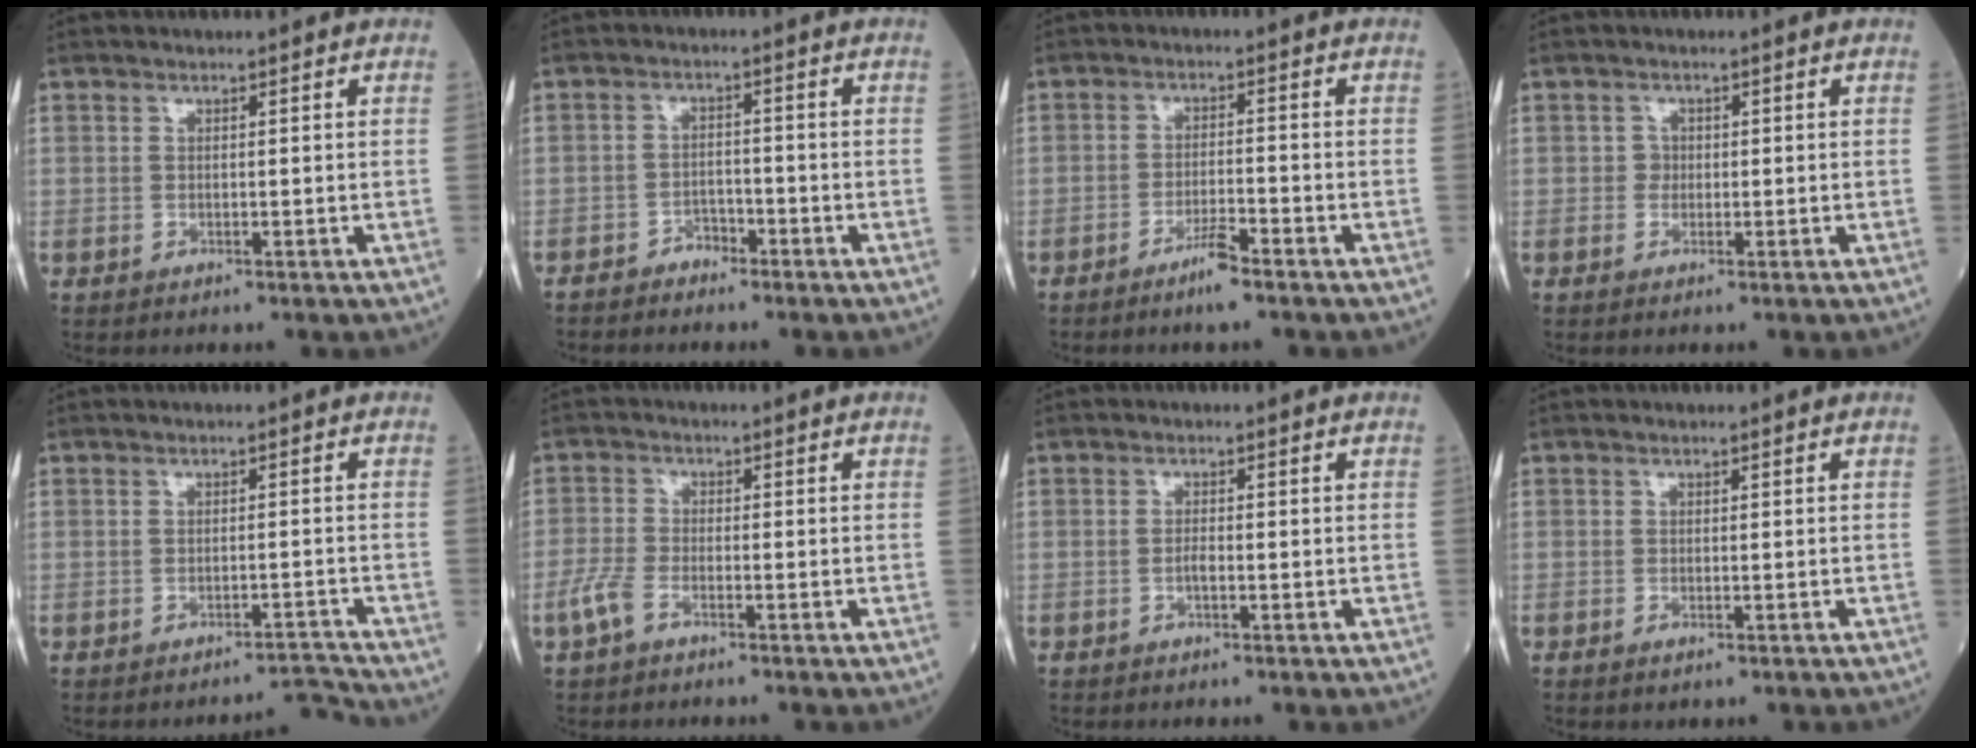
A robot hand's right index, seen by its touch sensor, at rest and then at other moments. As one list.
[{"total": 2.8, "force": [-2.4, 1.2, 0.8], "torque": [-0.011, 0.005, -0.041]}, {"total": 3.7, "force": [-2.8, 0.0, 2.4], "torque": [-0.047, -0.003, -0.050]}, {"total": 0.9, "force": [0.0, 0.9, 0.1], "torque": [0.002, 0.004, 0.001]}, {"total": 2.7, "force": [-2.5, -0.9, -0.6], "torque": [0.015, 0.003, -0.033]}, {"total": 3.6, "force": [-2.3, 1.4, 2.4], "torque": [-0.064, 0.000, -0.051]}, {"total": 1.1, "force": [-0.5, 0.3, 1.0], "torque": [-0.018, 0.002, -0.009]}, {"total": 0.8, "force": [-0.5, 0.3, 0.6], "torque": [-0.011, -0.001, -0.004]}]